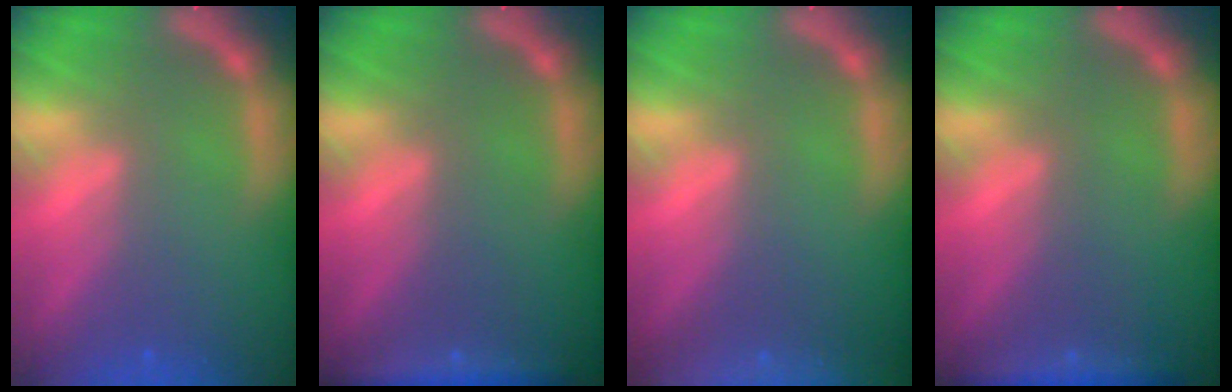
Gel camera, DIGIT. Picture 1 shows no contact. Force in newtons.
{"total": 3.0}
{"total": 10.0}
{"total": 2.4}